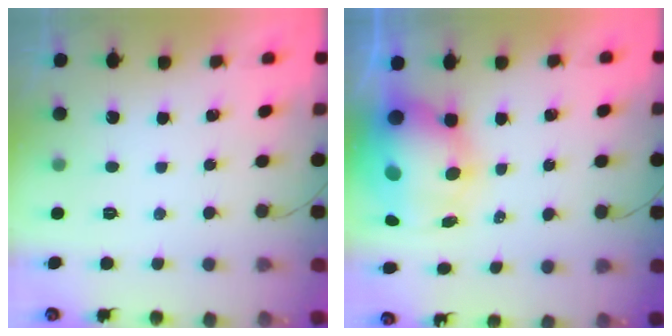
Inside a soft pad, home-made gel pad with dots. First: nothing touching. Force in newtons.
{"total": 13.3, "press": 13.0, "slide": 3.0}